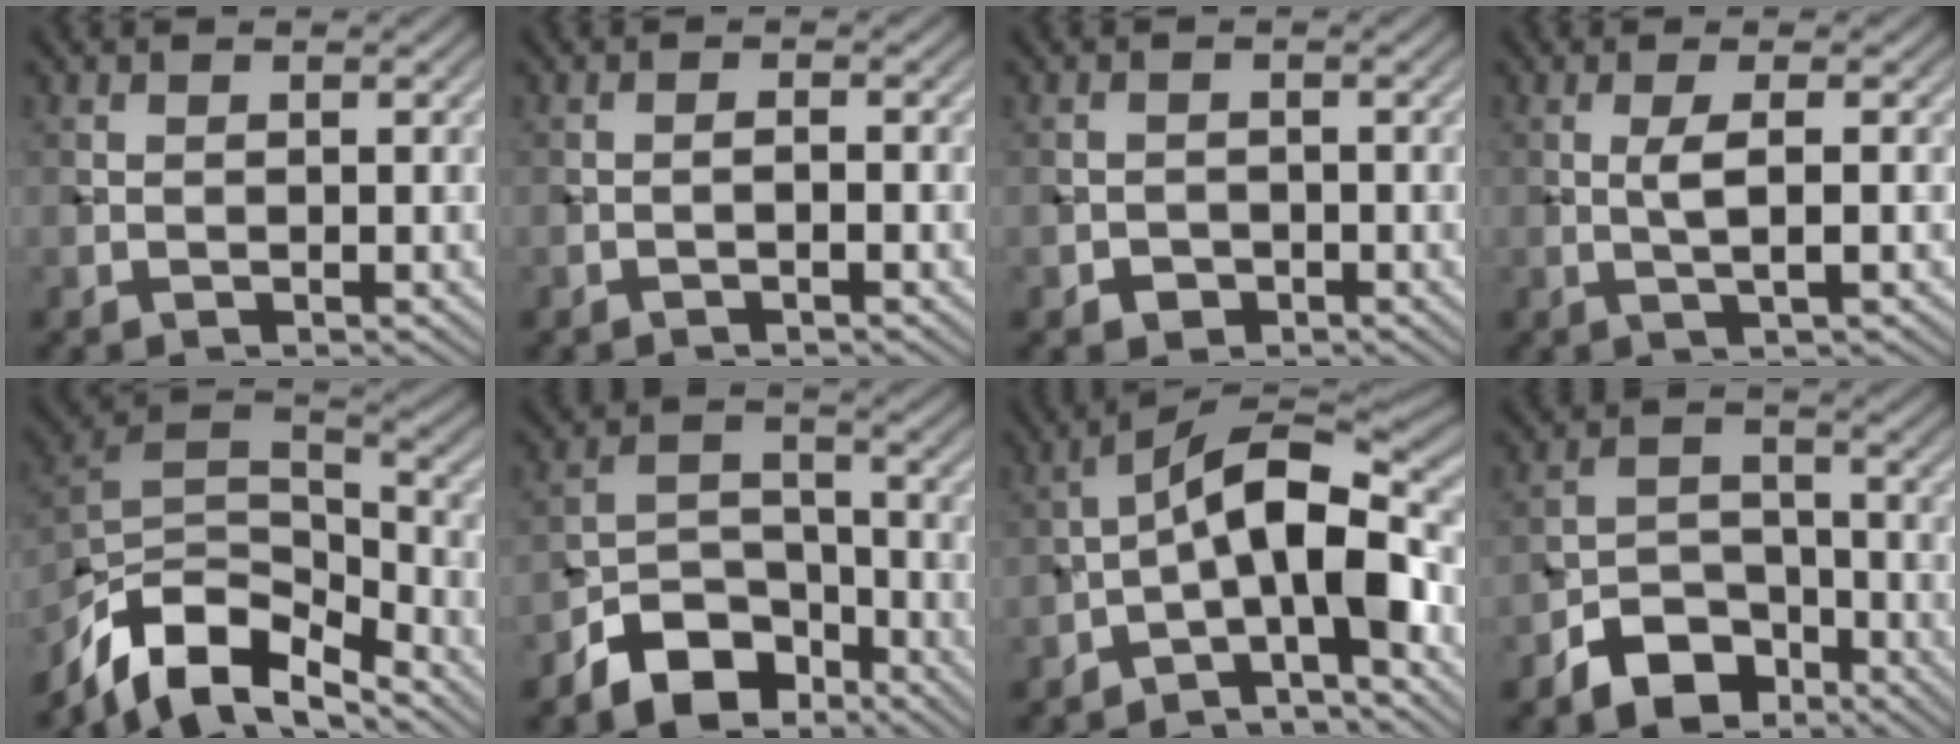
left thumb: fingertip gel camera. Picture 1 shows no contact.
{"total": 1.1, "force": [-0.6, 0.0, 0.9], "torque": [-0.014, 0.006, -0.014]}
{"total": 1.5, "force": [-0.9, 1.1, 0.5], "torque": [-0.004, -0.001, -0.019]}
{"total": 2.8, "force": [0.2, 0.2, 2.8], "torque": [-0.051, 0.005, -0.002]}
{"total": 12.0, "force": [-8.3, 5.0, 7.1], "torque": [-0.149, -0.008, -0.152]}
{"total": 8.4, "force": [-5.9, 4.7, 3.8], "torque": [-0.065, -0.005, -0.121]}
{"total": 10.5, "force": [-3.5, 3.5, 9.3], "torque": [-0.141, 0.013, -0.075]}
{"total": 6.8, "force": [-4.7, 4.1, 2.9], "torque": [-0.053, -0.001, -0.097]}